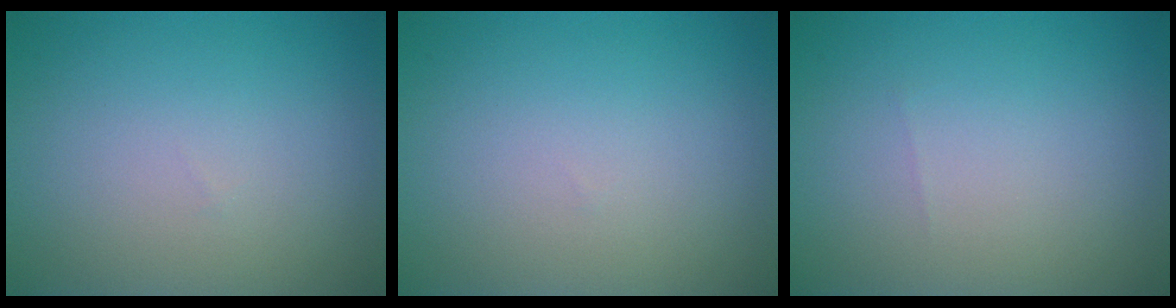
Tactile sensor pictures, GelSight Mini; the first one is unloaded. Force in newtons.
{"total": 0.0}
{"total": 0.0}